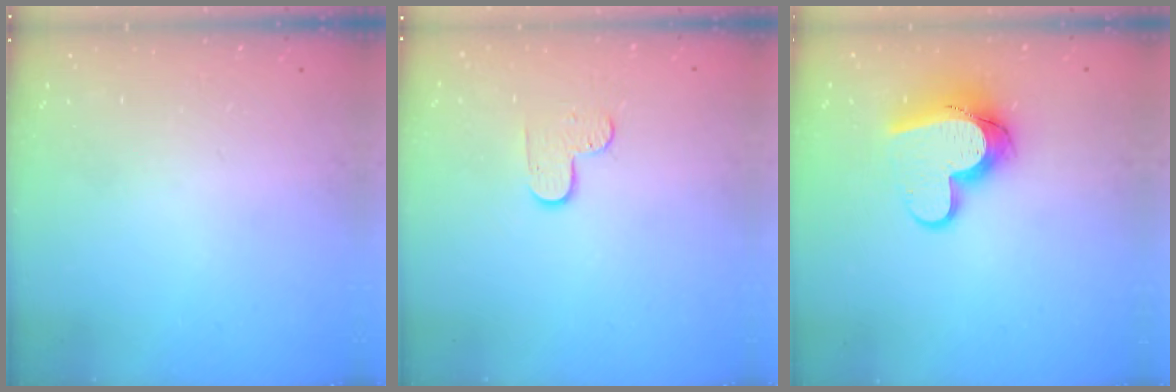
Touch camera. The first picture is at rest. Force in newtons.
{"total": 5.5, "press": 5.5, "slide": 0.4}
{"total": 12.7, "press": 12.7, "slide": 1.4}